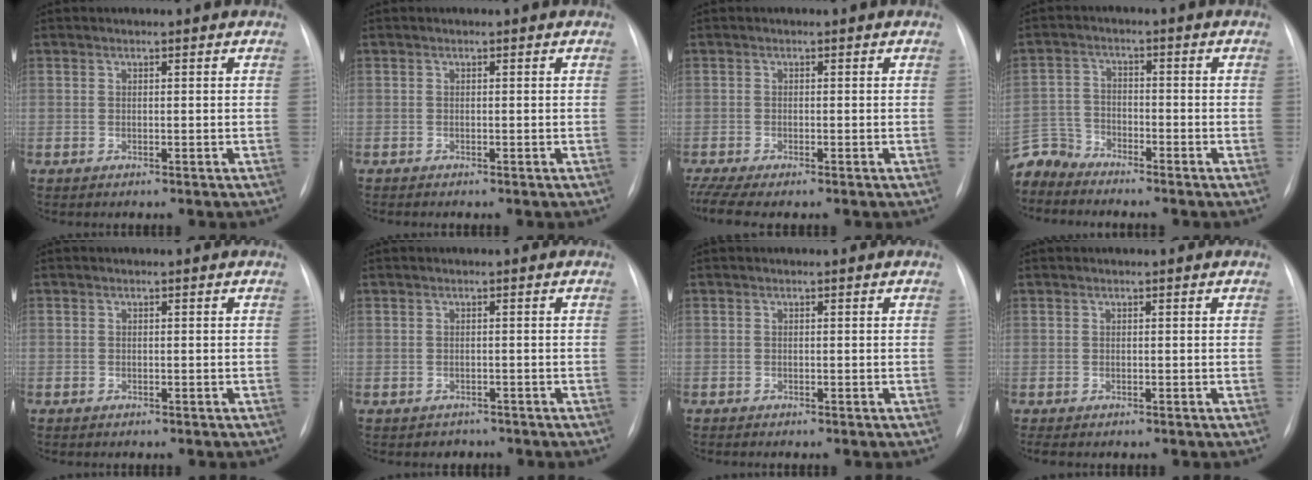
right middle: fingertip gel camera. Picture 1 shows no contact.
{"total": 0.0}
{"total": 5.5, "force": [-4.1, 1.1, 3.4], "torque": [-0.071, -0.005, -0.072]}
{"total": 5.5, "force": [-5.4, 1.0, -0.8], "torque": [0.015, 0.001, -0.110]}
{"total": 0.6, "force": [-0.4, 0.4, 0.1], "torque": [-0.007, 0.003, -0.007]}
{"total": 1.9, "force": [-1.5, 1.1, -0.3], "torque": [-0.003, 0.005, -0.021]}
{"total": 0.6, "force": [-0.6, 0.2, 0.2], "torque": [-0.007, -0.001, -0.010]}
{"total": 1.9, "force": [-1.5, 0.7, 1.0], "torque": [-0.011, -0.004, -0.013]}